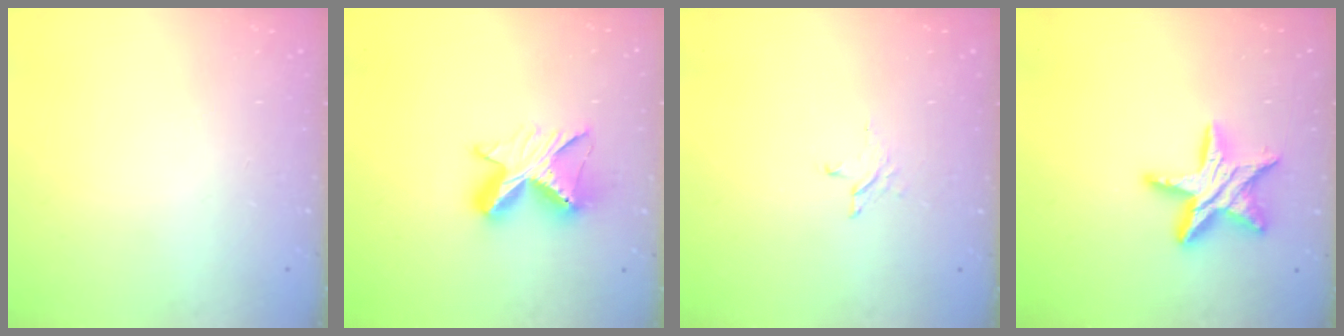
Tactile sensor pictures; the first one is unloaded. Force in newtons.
{"total": 9.3, "press": 9.3, "slide": 0.9}
{"total": 2.6, "press": 2.6, "slide": 0.3}
{"total": 15.8, "press": 15.8, "slide": 1.0}